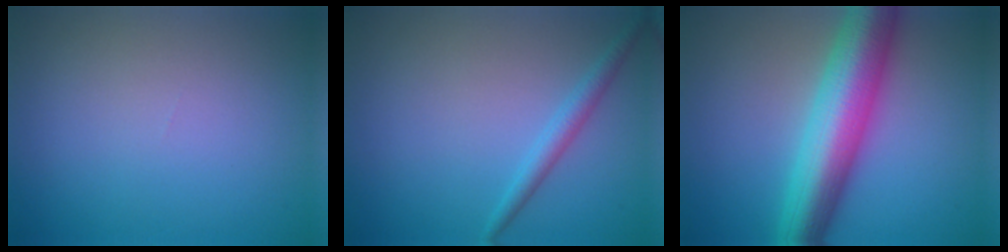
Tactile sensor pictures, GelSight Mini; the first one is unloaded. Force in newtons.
{"total": 1.8, "press": 1.8, "slide": 0.1}
{"total": 9.5, "press": 9.5, "slide": 0.2}